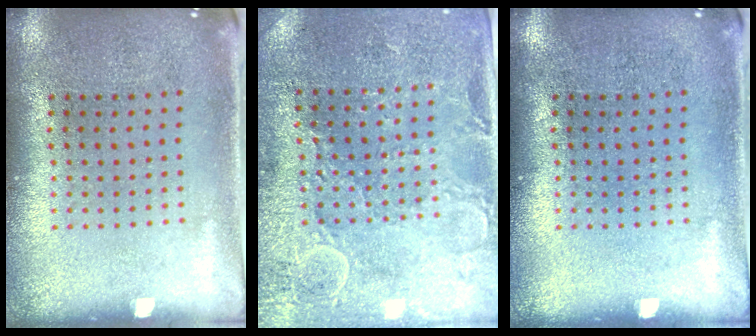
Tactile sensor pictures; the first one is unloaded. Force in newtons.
{"total": 2.9, "press": 2.8, "slide": 0.4}
{"total": 0.0}